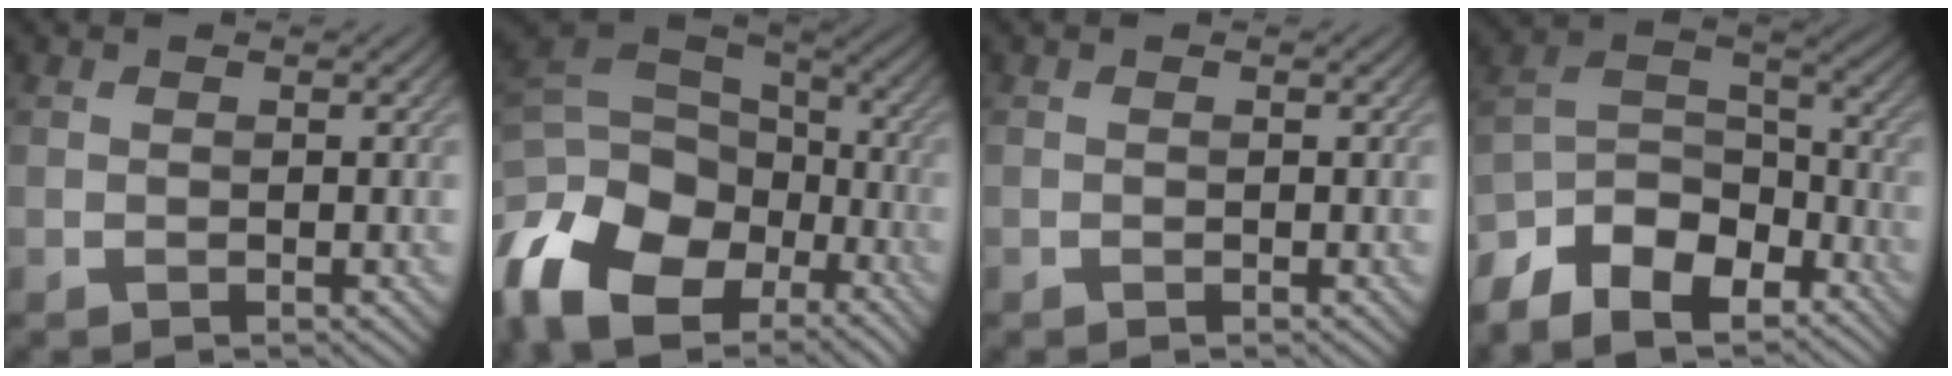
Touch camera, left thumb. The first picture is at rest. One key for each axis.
{"total": 17.4, "fx": -9.0, "fy": 11.1, "fz": 9.9, "tx": -0.272, "ty": -0.022, "tz": -0.155}
{"total": 0.0}
{"total": 11.5, "fx": -7.9, "fy": 5.5, "fz": 6.1, "tx": -0.137, "ty": -0.012, "tz": -0.147}